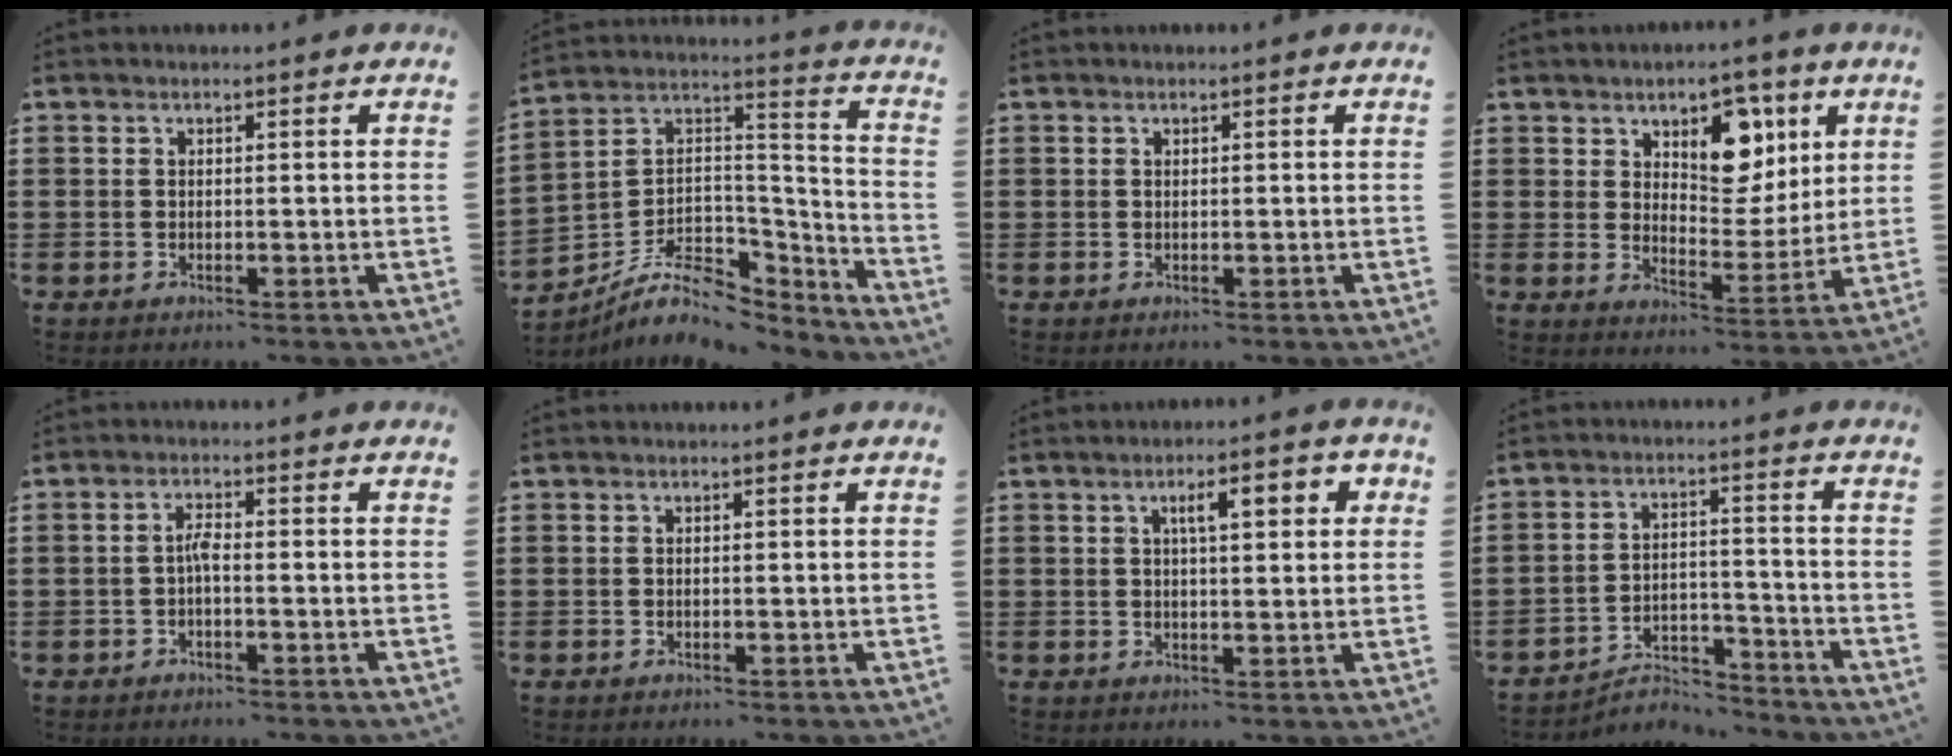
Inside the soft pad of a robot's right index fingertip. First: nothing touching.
{"total": 9.3, "force": [-6.4, 5.2, 4.3], "torque": [-0.093, 0.009, -0.118]}
{"total": 0.0}
{"total": 8.8, "force": [5.3, 5.4, 4.6], "torque": [-0.078, -0.015, 0.090]}
{"total": 2.0, "force": [-0.6, 0.5, 1.9], "torque": [-0.046, 0.001, -0.015]}
{"total": 0.0}
{"total": 5.2, "force": [1.7, 1.5, 4.7], "torque": [-0.079, 0.003, 0.022]}
{"total": 4.6, "force": [-4.4, 1.2, 0.6], "torque": [-0.014, 0.012, -0.090]}